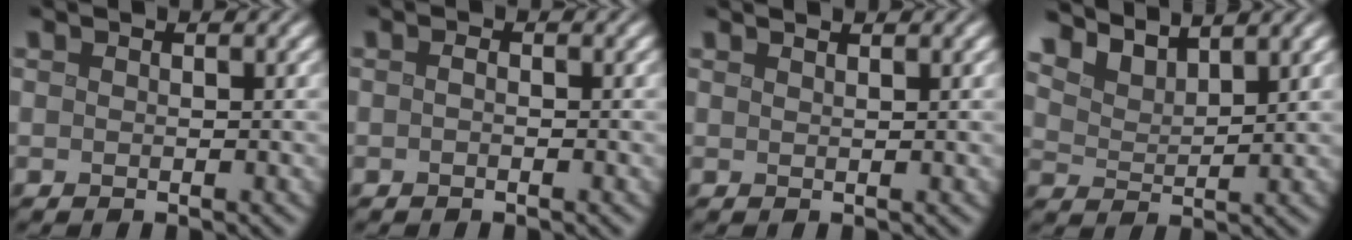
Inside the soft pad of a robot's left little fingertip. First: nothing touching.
{"total": 0.6, "force": [-0.2, 0.2, 0.5], "torque": [-0.012, 0.000, -0.005]}
{"total": 1.2, "force": [1.0, 0.3, 0.7], "torque": [-0.001, 0.001, 0.007]}
{"total": 4.8, "force": [4.4, 1.1, 1.5], "torque": [-0.039, 0.000, 0.082]}